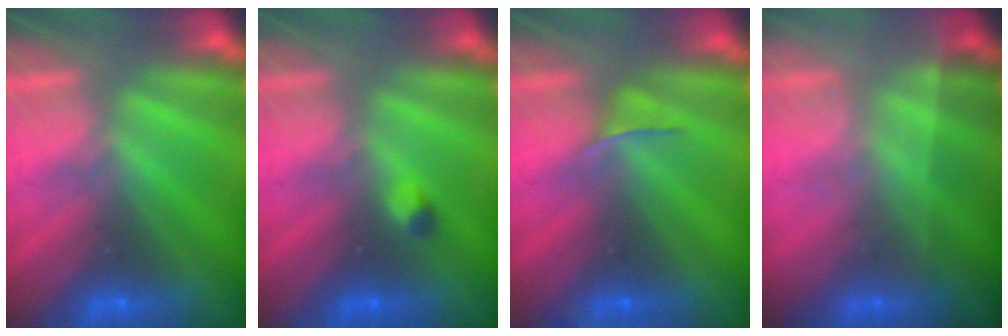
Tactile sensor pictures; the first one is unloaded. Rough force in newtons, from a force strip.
{"total": 2.4}
{"total": 2.6}
{"total": 1.8}